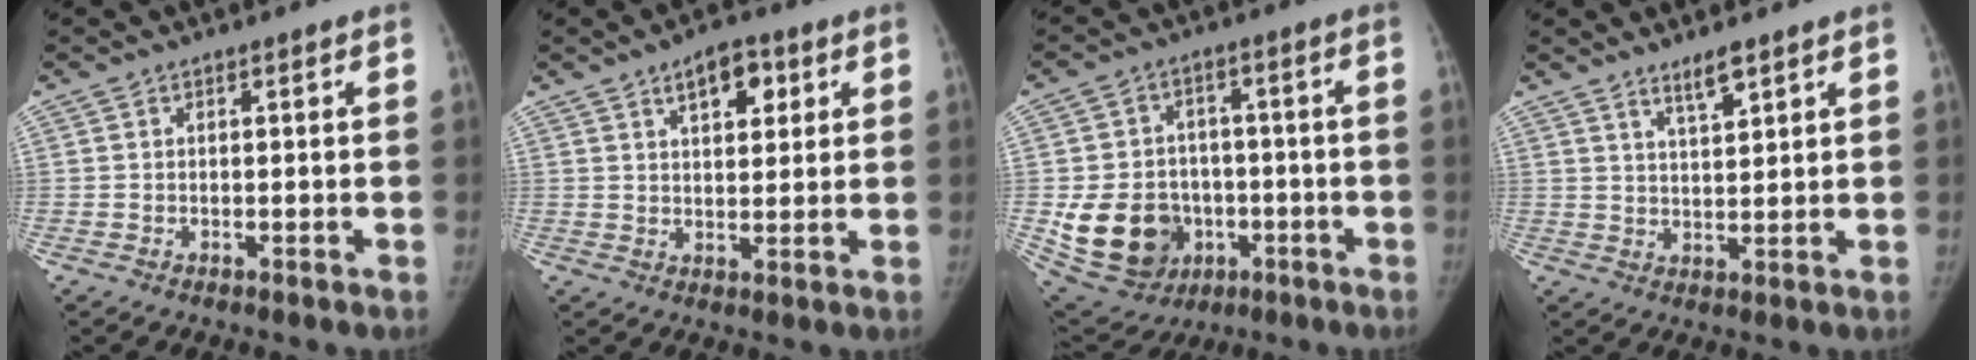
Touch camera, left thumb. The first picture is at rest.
{"total": 7.1, "force": [3.5, 3.7, 5.0], "torque": [-0.048, -0.013, 0.049]}
{"total": 15.4, "force": [-3.6, 12.9, 7.5], "torque": [-0.116, 0.015, -0.039]}
{"total": 4.3, "force": [3.2, 0.8, 2.7], "torque": [-0.042, -0.025, 0.060]}